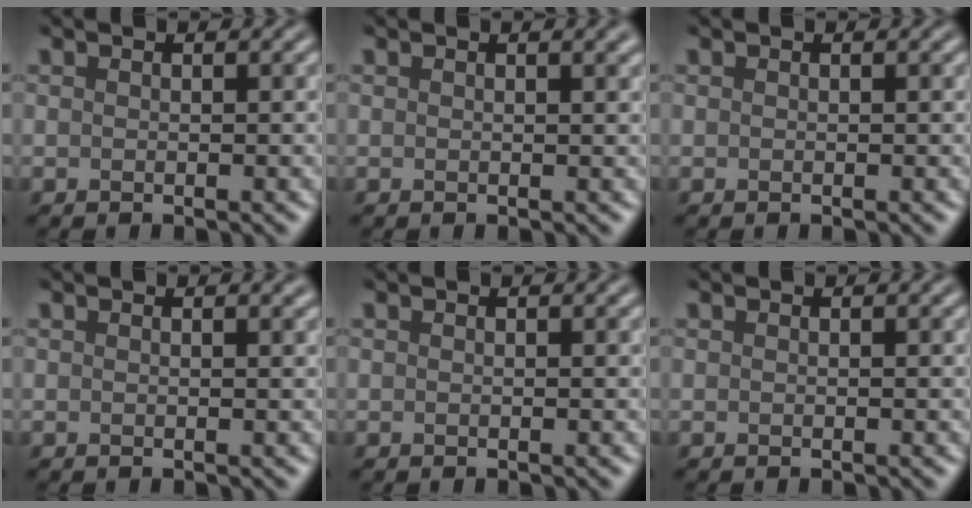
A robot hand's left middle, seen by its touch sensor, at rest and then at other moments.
{"total": 1.2, "force": [0.7, 0.3, 0.8], "torque": [-0.010, 0.002, 0.009]}
{"total": 0.0}
{"total": 0.5, "force": [0.4, 0.1, 0.3], "torque": [-0.004, 0.000, 0.007]}
{"total": 0.0}
{"total": 0.0}